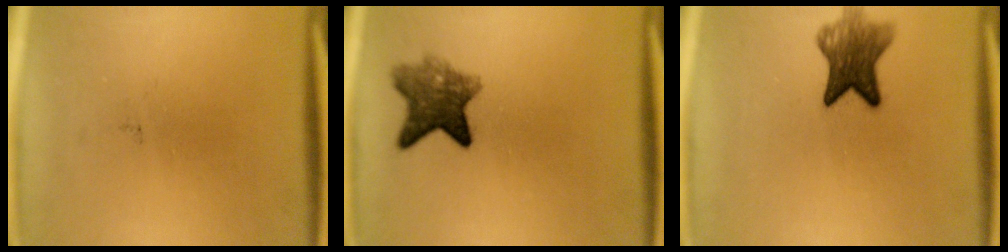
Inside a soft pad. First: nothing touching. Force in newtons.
{"total": 6.6}
{"total": 7.3}